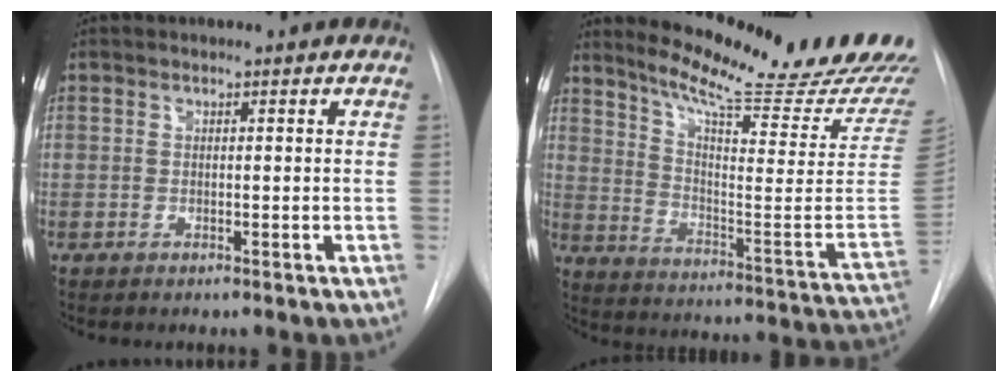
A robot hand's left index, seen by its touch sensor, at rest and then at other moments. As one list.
[{"total": 27.2, "force": [23.7, 1.0, 13.4], "torque": [-0.209, -0.115, 0.311]}]